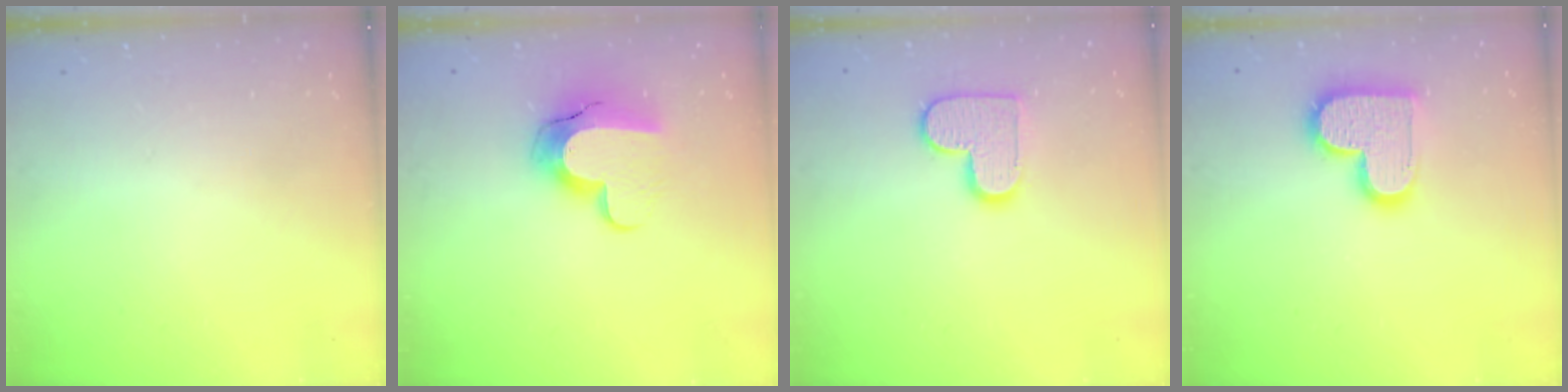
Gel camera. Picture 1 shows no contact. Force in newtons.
{"total": 12.7, "press": 12.7, "slide": 0.9}
{"total": 11.0, "press": 11.0, "slide": 0.7}
{"total": 13.8, "press": 13.8, "slide": 0.6}